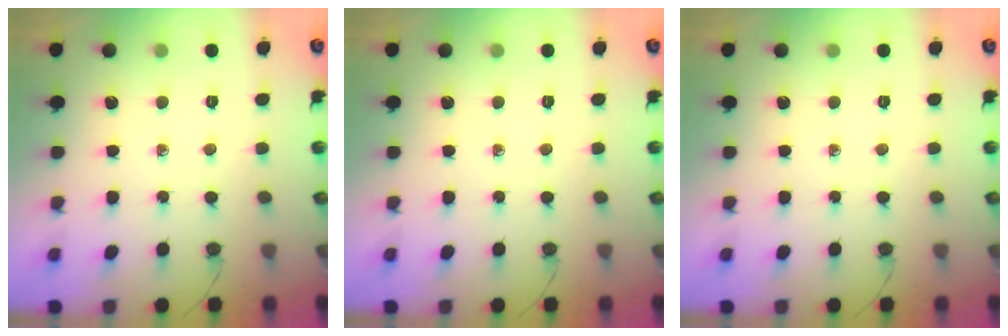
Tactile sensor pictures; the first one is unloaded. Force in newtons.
{"total": 0.0}
{"total": 0.0}